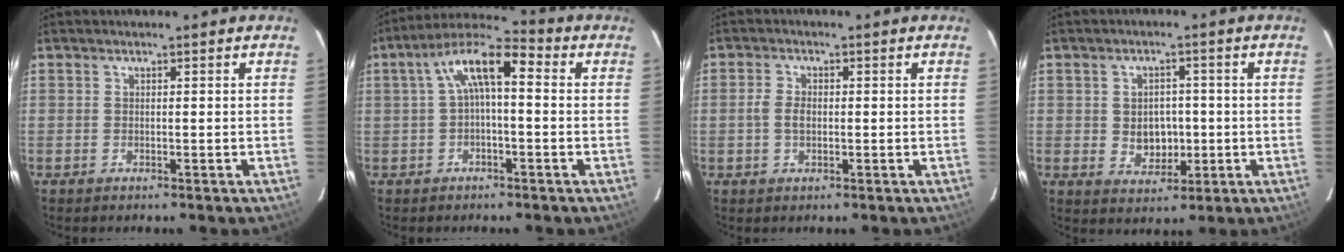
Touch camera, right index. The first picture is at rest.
{"total": 9.0, "force": [0.9, 3.2, 8.3], "torque": [-0.159, 0.033, 0.013]}
{"total": 3.0, "force": [-0.4, 1.8, 2.3], "torque": [-0.048, 0.007, -0.006]}
{"total": 5.7, "force": [-0.4, 4.7, 3.2], "torque": [-0.060, 0.005, 0.008]}